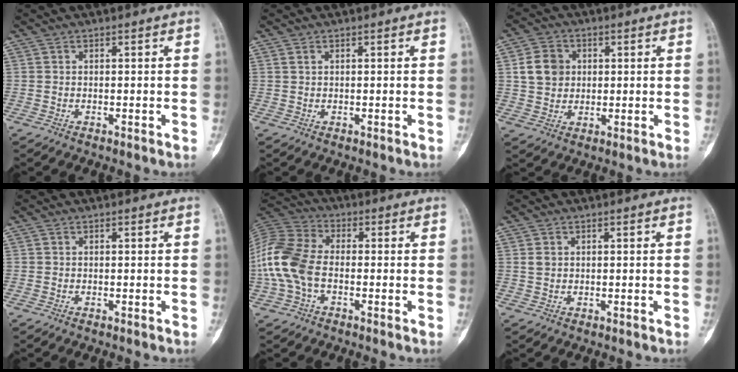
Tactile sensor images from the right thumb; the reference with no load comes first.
{"total": 0.5, "force": [0.3, 0.3, 0.3], "torque": [-0.007, 0.002, 0.006]}
{"total": 7.4, "force": [1.6, 6.3, 3.6], "torque": [-0.045, -0.002, 0.028]}
{"total": 0.0}
{"total": 13.8, "force": [-1.9, 8.7, 10.5], "torque": [-0.236, 0.030, -0.043]}
{"total": 1.6, "force": [0.4, 1.3, 0.8], "torque": [-0.012, 0.001, 0.010]}